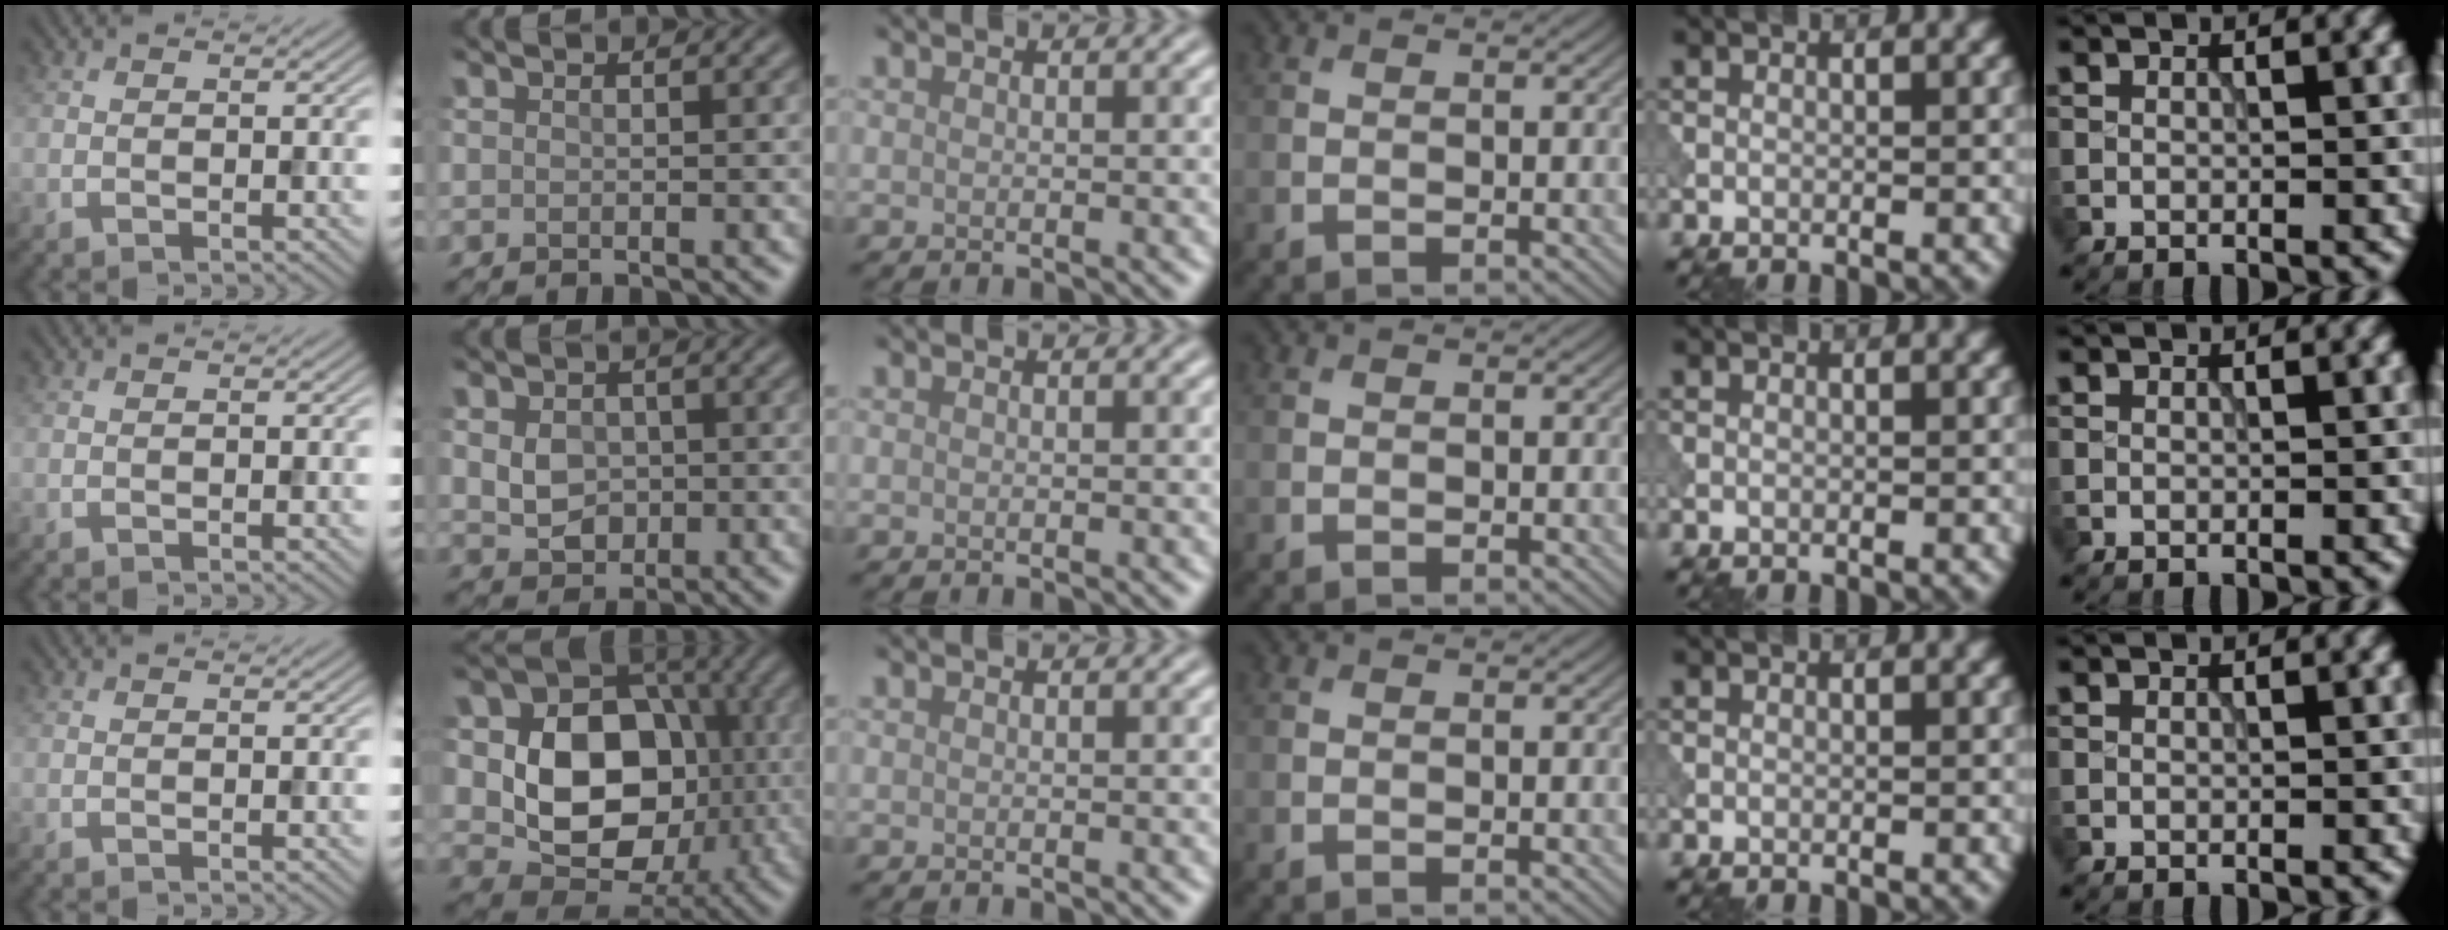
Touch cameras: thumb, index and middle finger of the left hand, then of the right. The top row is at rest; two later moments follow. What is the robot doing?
{"motion": "press", "object": "tv remote"}